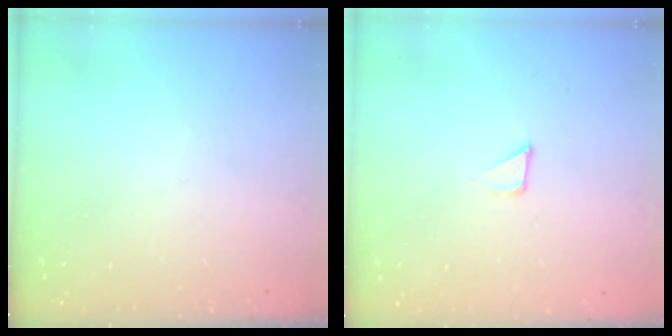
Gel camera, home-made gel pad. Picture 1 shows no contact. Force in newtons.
{"total": 2.9, "press": 2.9, "slide": 0.3}